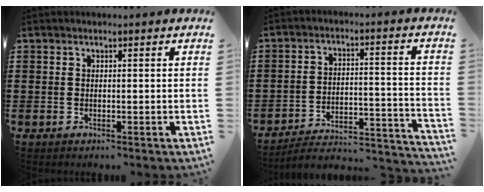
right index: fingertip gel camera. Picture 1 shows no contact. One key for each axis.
{"total": 2.9, "fx": -2.4, "fy": 0.9, "fz": 1.4, "tx": -0.035, "ty": -0.013, "tz": -0.059}